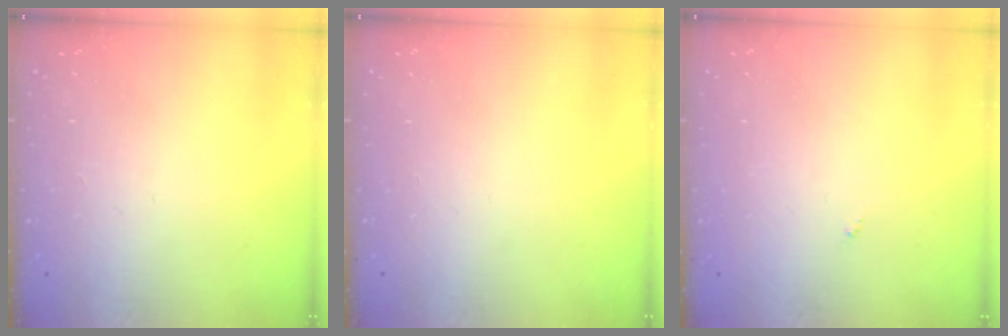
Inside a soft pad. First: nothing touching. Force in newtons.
{"total": 0.0}
{"total": 0.0}